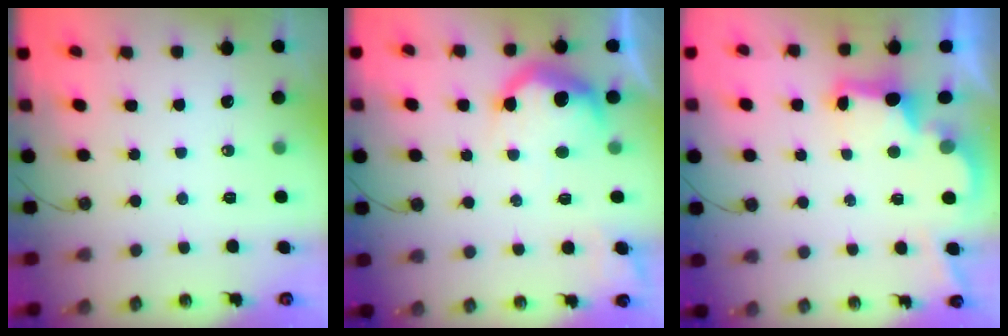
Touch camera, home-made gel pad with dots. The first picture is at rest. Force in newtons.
{"total": 15.7, "press": 15.6, "slide": 1.3}
{"total": 2.8, "press": 2.7, "slide": 0.9}